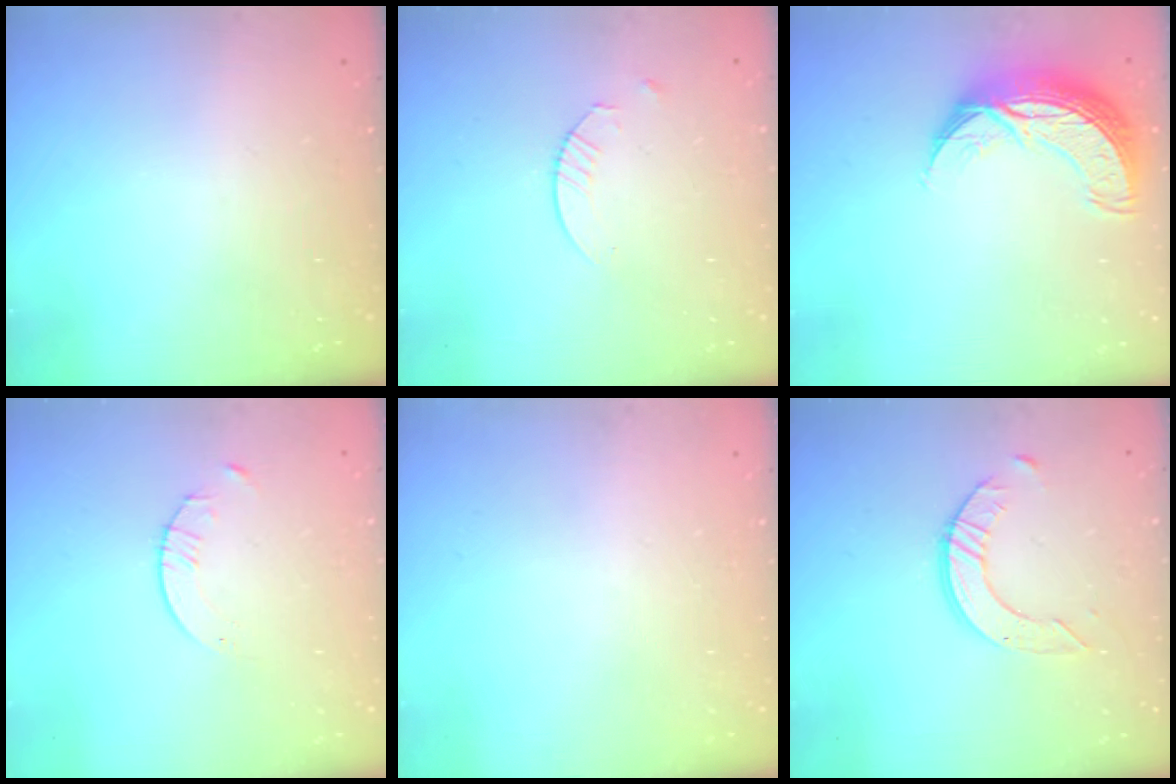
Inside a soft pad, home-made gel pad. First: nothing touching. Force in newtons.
{"total": 2.4, "press": 2.4, "slide": 0.3}
{"total": 10.8, "press": 10.7, "slide": 1.0}
{"total": 2.1, "press": 2.1, "slide": 0.3}
{"total": 0.0}
{"total": 6.5, "press": 6.5, "slide": 0.6}